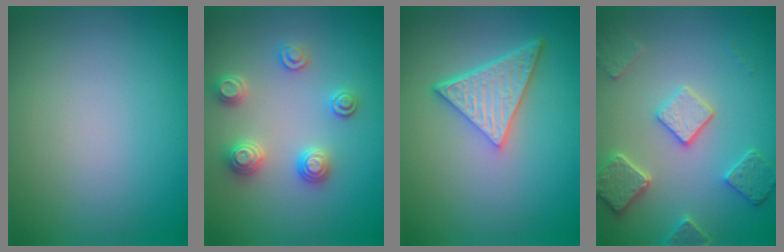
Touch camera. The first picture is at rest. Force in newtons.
{"total": 2.9, "press": 2.8, "slide": 0.6}
{"total": 5.1, "press": 3.7, "slide": 3.5}
{"total": 4.5, "press": 3.7, "slide": 2.6}